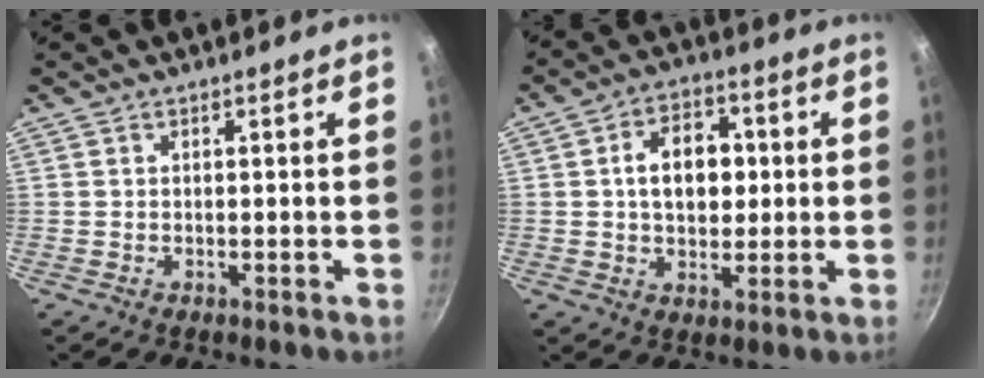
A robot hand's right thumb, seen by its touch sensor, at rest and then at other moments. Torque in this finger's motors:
{"motor_torque": [0.05, 1.81, 1.14, -0.44, 0.31]}